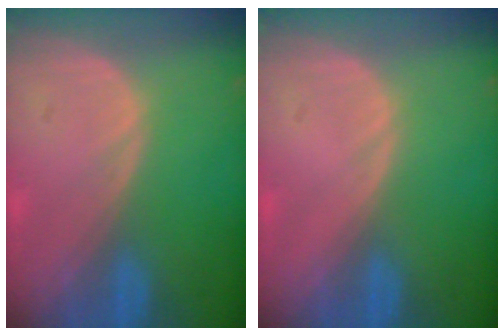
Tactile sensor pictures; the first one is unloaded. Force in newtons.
{"total": 0.0}